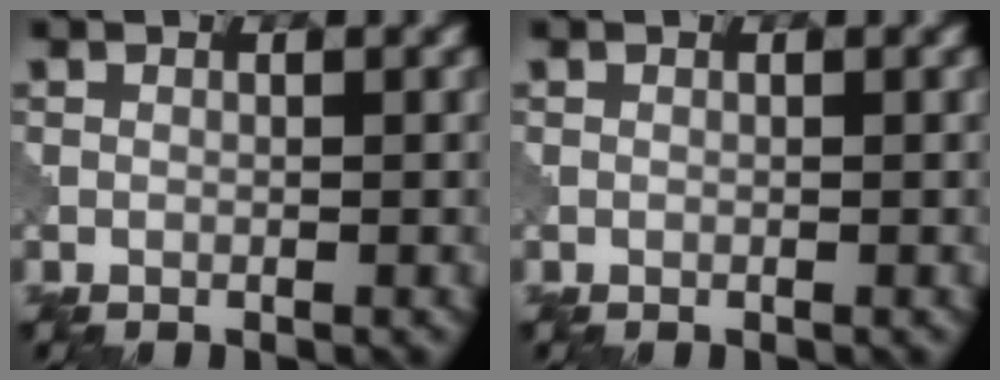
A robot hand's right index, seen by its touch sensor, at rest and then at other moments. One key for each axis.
{"total": 0.0}